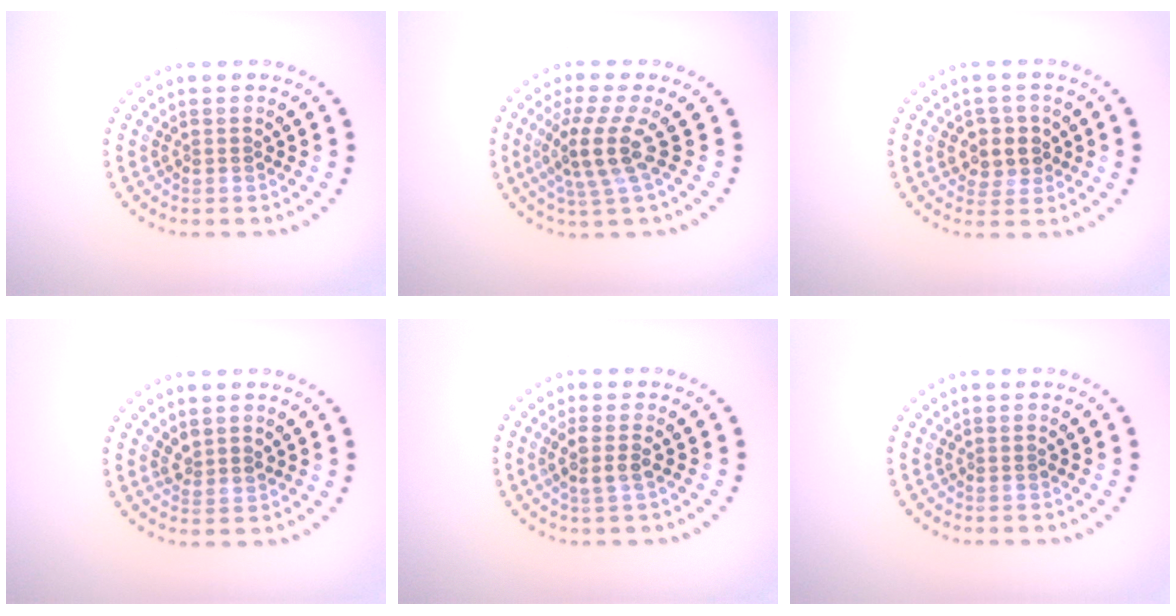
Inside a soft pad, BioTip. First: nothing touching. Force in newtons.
{"total": 3.8, "press": 2.7, "slide": 2.7}
{"total": 2.8, "press": 2.6, "slide": 0.9}
{"total": 1.3, "press": 1.1, "slide": 0.7}
{"total": 2.0, "press": 1.7, "slide": 1.1}
{"total": 0.0}